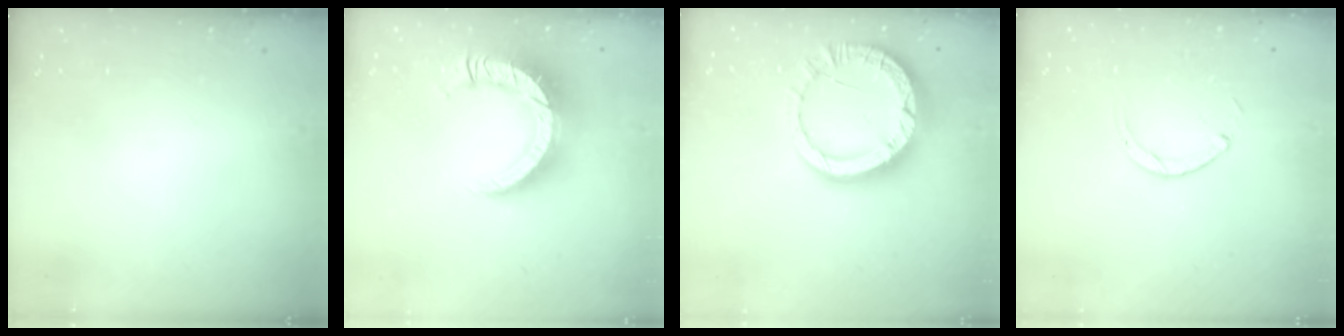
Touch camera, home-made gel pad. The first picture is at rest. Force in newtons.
{"total": 15.7, "press": 15.6, "slide": 1.7}
{"total": 13.4, "press": 13.3, "slide": 1.4}
{"total": 2.9, "press": 2.9, "slide": 0.4}